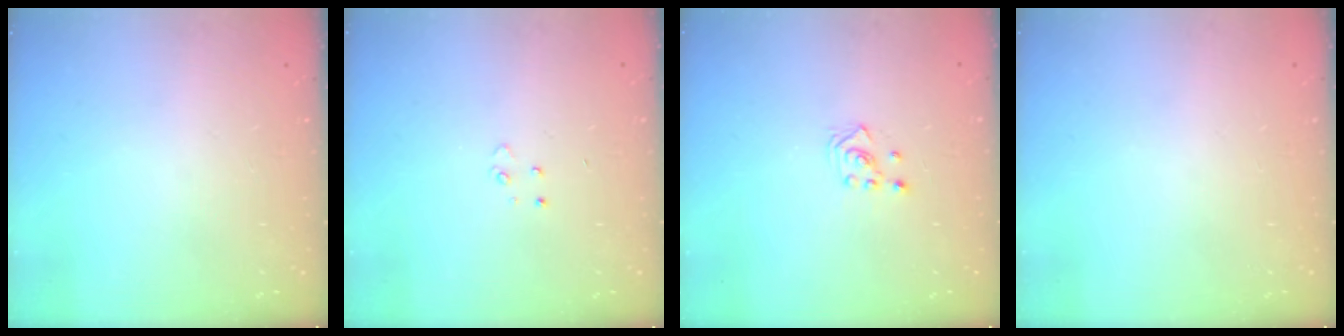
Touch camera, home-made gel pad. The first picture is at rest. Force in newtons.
{"total": 3.5, "press": 3.4, "slide": 0.4}
{"total": 2.5, "press": 2.3, "slide": 1.0}
{"total": 0.0}